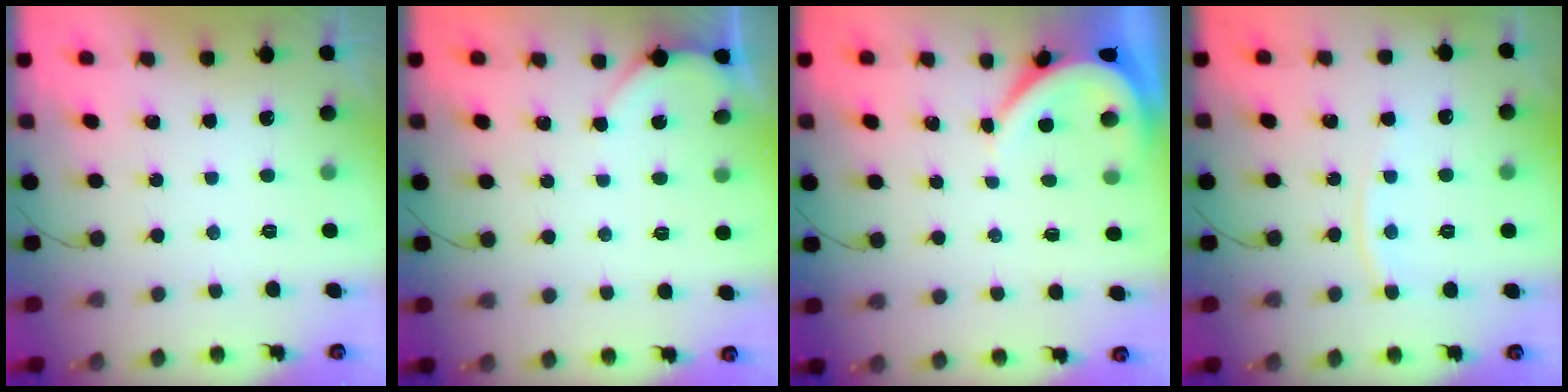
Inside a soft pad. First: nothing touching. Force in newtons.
{"total": 2.1, "press": 2.1, "slide": 0.2}
{"total": 3.9, "press": 3.9, "slide": 0.5}
{"total": 6.1, "press": 6.1, "slide": 0.4}